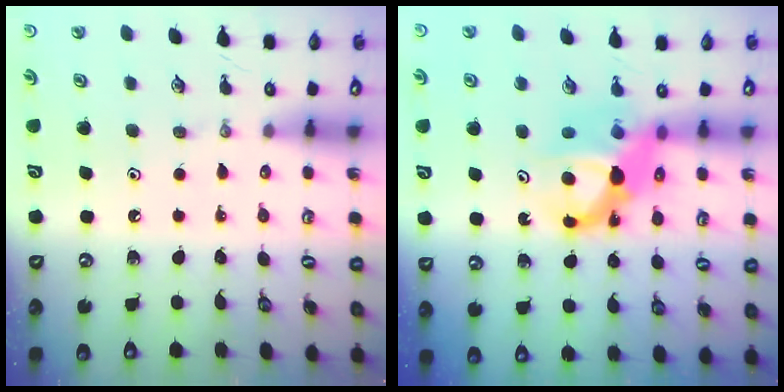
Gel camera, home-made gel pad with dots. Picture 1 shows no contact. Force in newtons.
{"total": 10.1, "press": 10.1, "slide": 0.8}